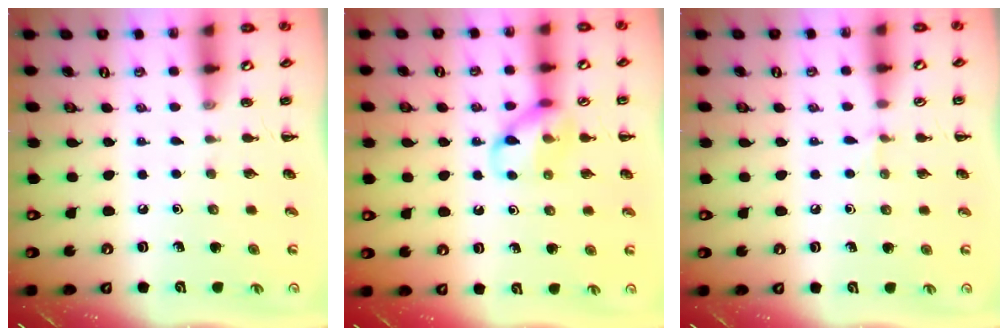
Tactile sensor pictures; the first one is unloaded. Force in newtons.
{"total": 11.0, "press": 11.0, "slide": 1.2}
{"total": 3.9, "press": 3.6, "slide": 1.4}